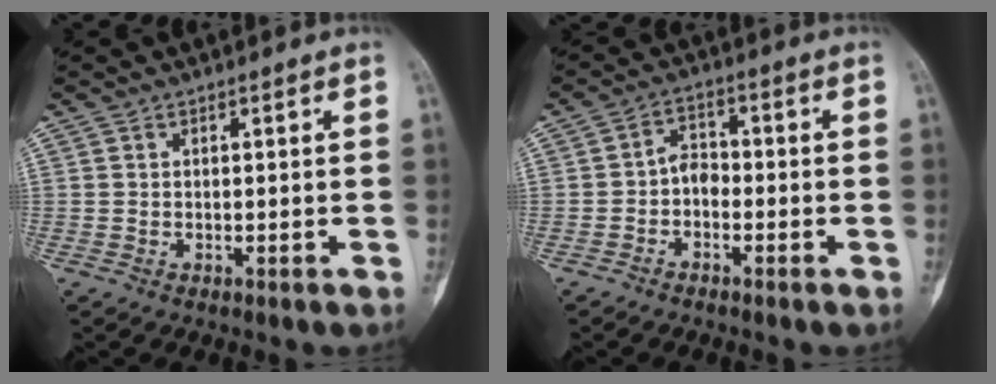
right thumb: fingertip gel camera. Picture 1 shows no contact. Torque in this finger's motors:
{"motor_torque": [1.39, 0.70, -0.19, -0.11, 0.00]}